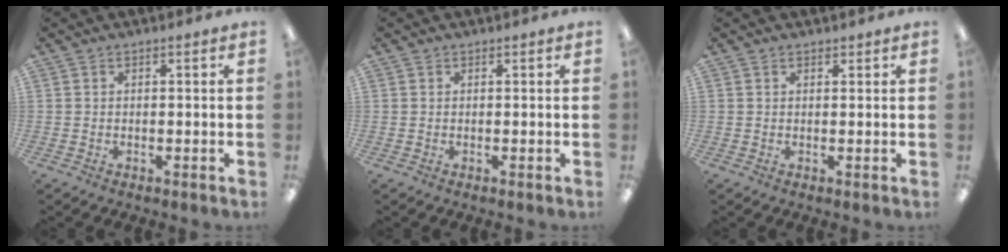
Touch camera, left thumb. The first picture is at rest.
{"total": 0.0}
{"total": 0.8, "force": [0.7, 0.4, 0.0], "torque": [0.008, -0.003, 0.012]}